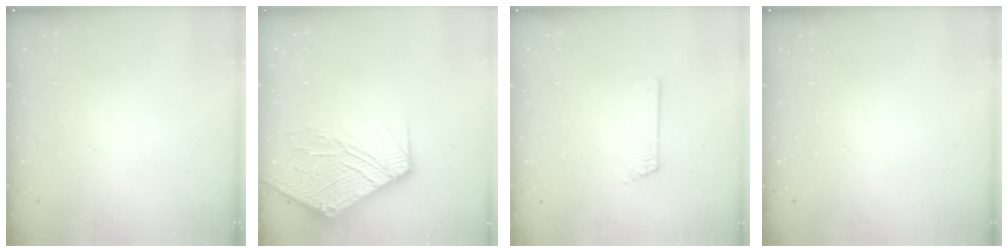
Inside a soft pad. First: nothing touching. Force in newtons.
{"total": 12.6, "press": 12.5, "slide": 1.6}
{"total": 0.9, "press": 0.9, "slide": 0.0}
{"total": 0.0}